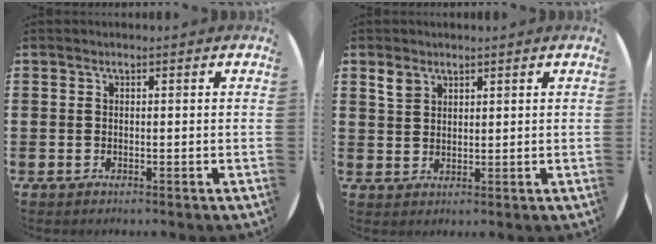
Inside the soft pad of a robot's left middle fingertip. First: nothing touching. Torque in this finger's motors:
{"motor_torque": [0.49, -0.34, 0.03, 0.03]}